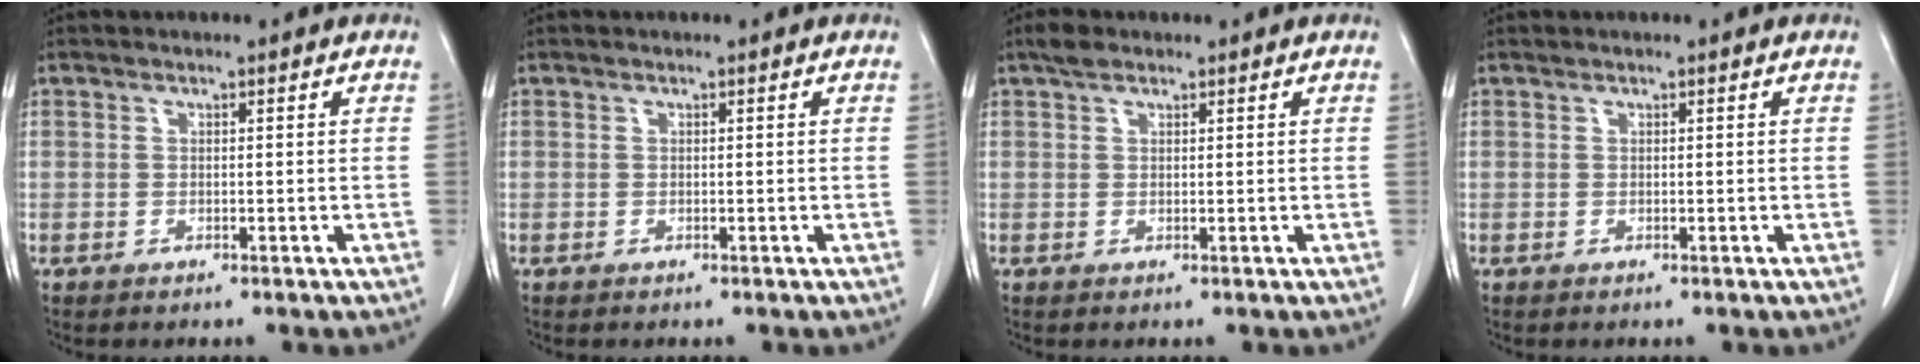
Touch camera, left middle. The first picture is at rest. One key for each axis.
{"total": 0.0}
{"total": 1.9, "fx": 1.4, "fy": 0.9, "fz": 0.9, "tx": -0.021, "ty": 0.011, "tz": 0.024}
{"total": 0.0}